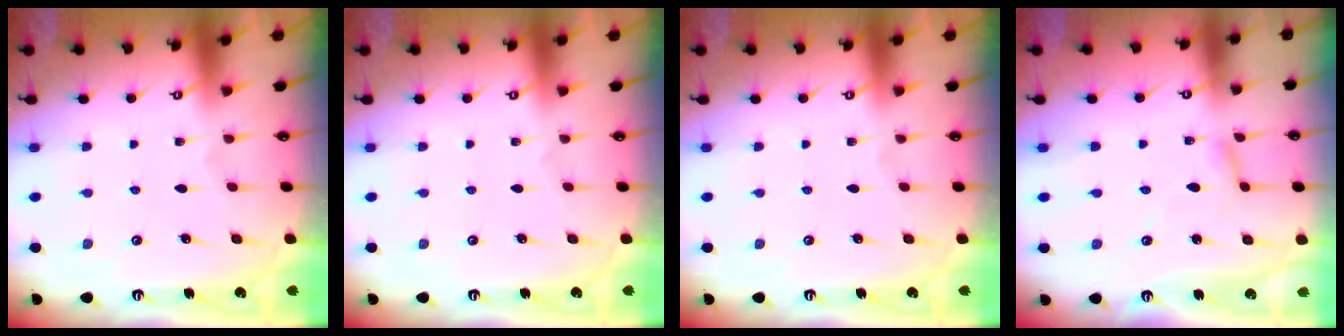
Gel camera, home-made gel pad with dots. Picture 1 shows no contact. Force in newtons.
{"total": 0.0}
{"total": 0.0}
{"total": 2.8, "press": 2.7, "slide": 0.3}